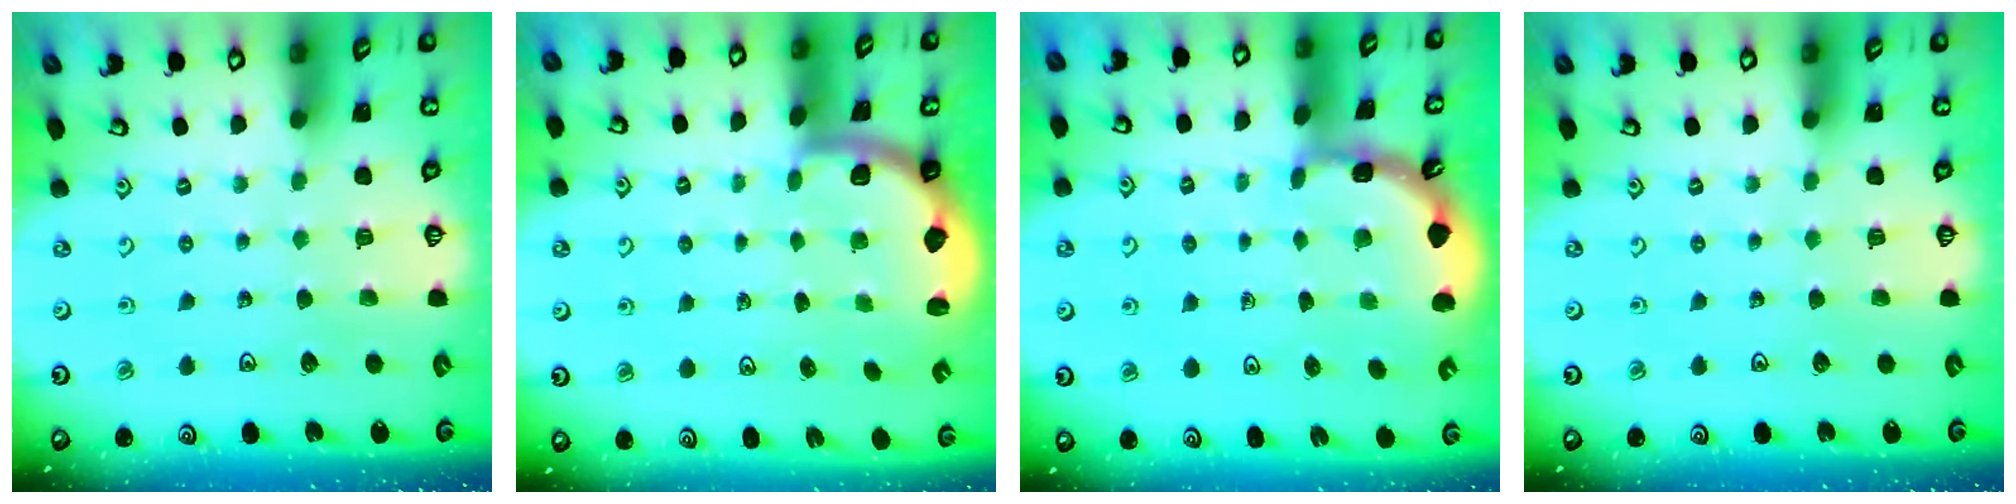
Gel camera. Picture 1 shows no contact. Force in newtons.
{"total": 2.0, "press": 1.9, "slide": 0.5}
{"total": 2.2, "press": 2.2, "slide": 0.4}
{"total": 0.0}